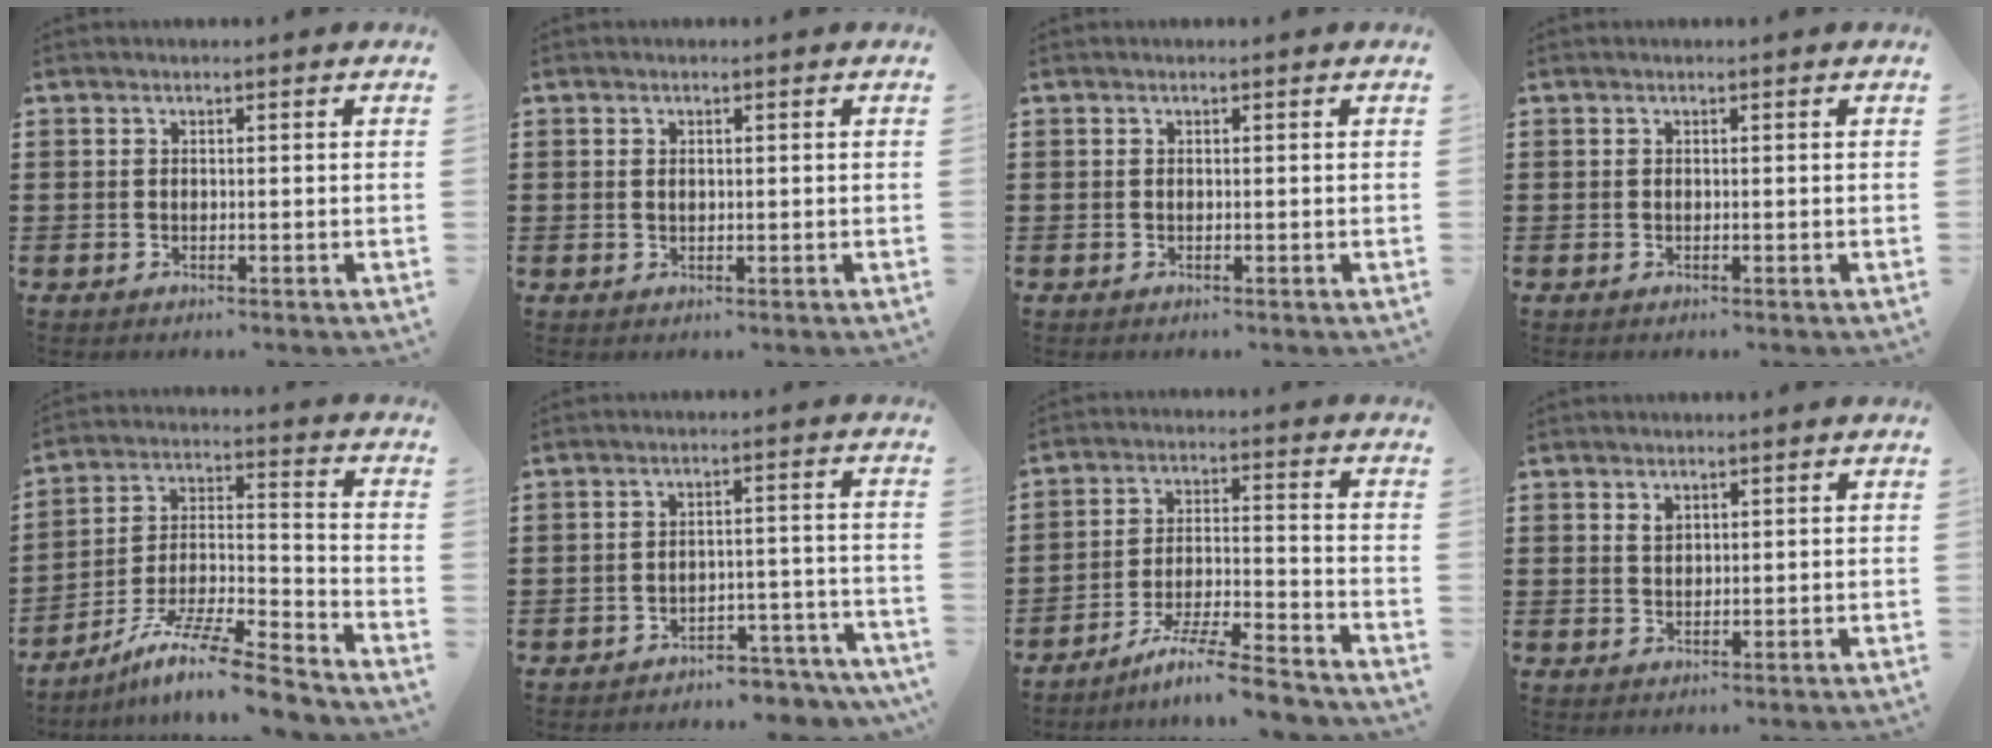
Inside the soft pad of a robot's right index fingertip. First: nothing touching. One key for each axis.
{"total": 0.8, "fx": 0.2, "fy": 0.5, "fz": 0.5, "tx": -0.012, "ty": 0.003, "tz": 0.004}
{"total": 0.0}
{"total": 0.0}
{"total": 11.5, "fx": -9.4, "fy": 1.1, "fz": 6.5, "tx": -0.114, "ty": 0.020, "tz": -0.183}
{"total": 3.6, "fx": -3.5, "fy": 0.4, "fz": 0.6, "tx": -0.013, "ty": 0.008, "tz": -0.074}
{"total": 8.3, "fx": -7.2, "fy": 0.1, "fz": 4.1, "tx": -0.083, "ty": 0.000, "tz": -0.140}
{"total": 1.5, "fx": 1.0, "fy": 0.9, "fz": 0.6, "tx": -0.015, "ty": 0.004, "tz": 0.018}